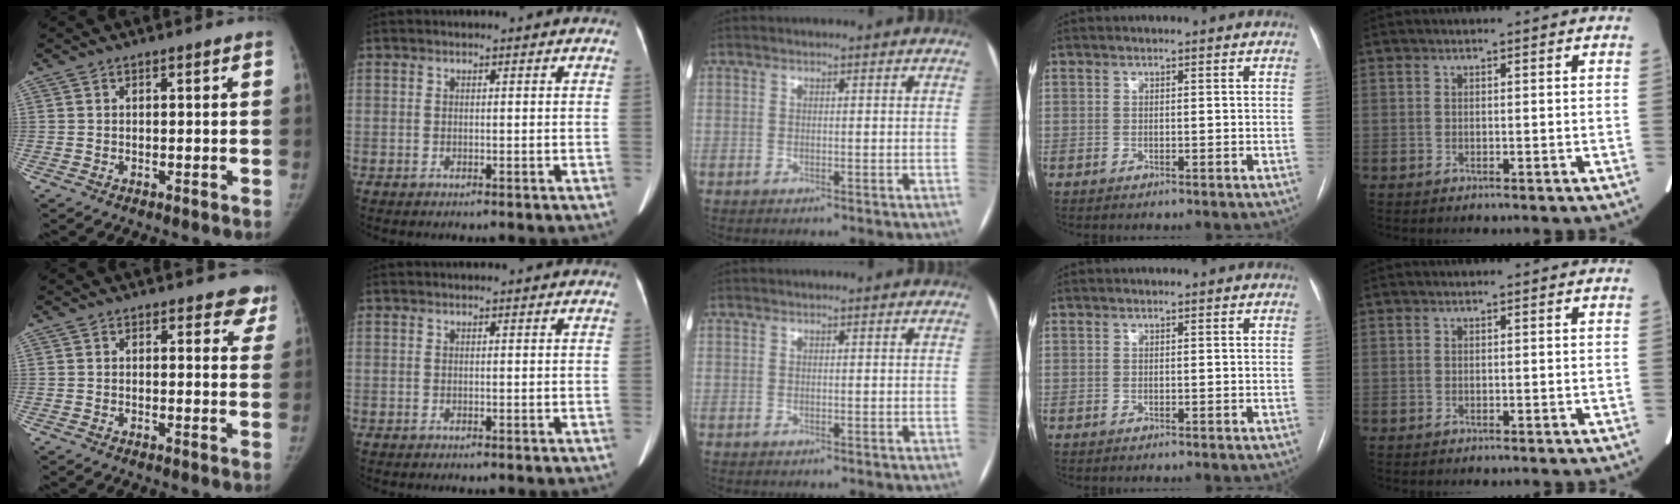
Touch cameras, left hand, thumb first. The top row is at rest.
{"thumb": {"total": 5.6, "force": [4.9, 2.6, 0.9], "torque": [0.039, -0.023, 0.032]}, "index": {"total": 0.7, "force": [0.6, 0.0, 0.2], "torque": [-0.005, 0.002, 0.007]}}